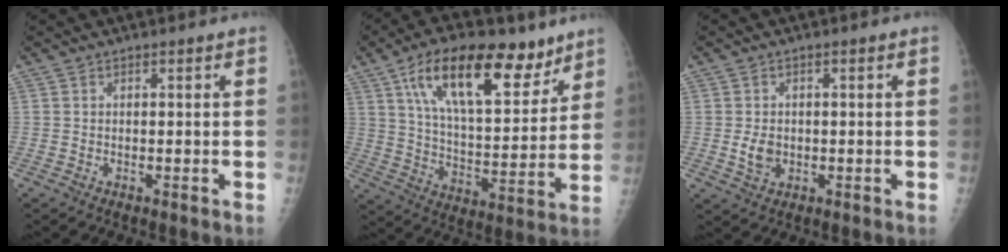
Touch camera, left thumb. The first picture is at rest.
{"total": 21.9, "force": [12.5, 9.6, 15.2], "torque": [-0.208, -0.044, 0.212]}
{"total": 3.4, "force": [-0.5, 2.6, 2.0], "torque": [-0.030, -0.003, -0.003]}